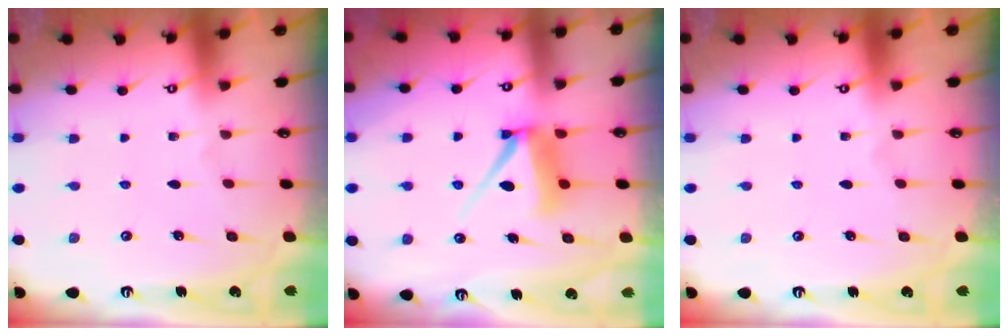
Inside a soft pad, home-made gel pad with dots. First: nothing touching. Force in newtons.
{"total": 8.2, "press": 8.1, "slide": 0.9}
{"total": 0.0}